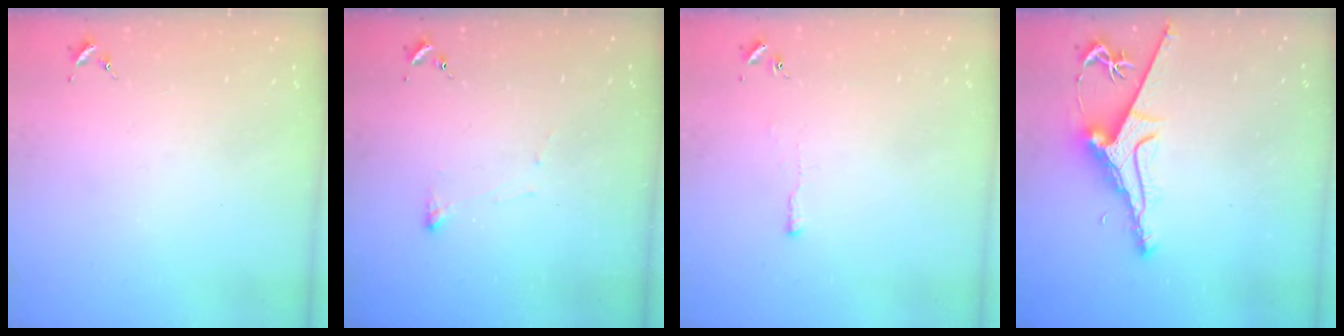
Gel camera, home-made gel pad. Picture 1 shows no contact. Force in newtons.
{"total": 3.5, "press": 3.5, "slide": 0.4}
{"total": 3.3, "press": 3.2, "slide": 0.6}
{"total": 8.3, "press": 8.2, "slide": 1.2}